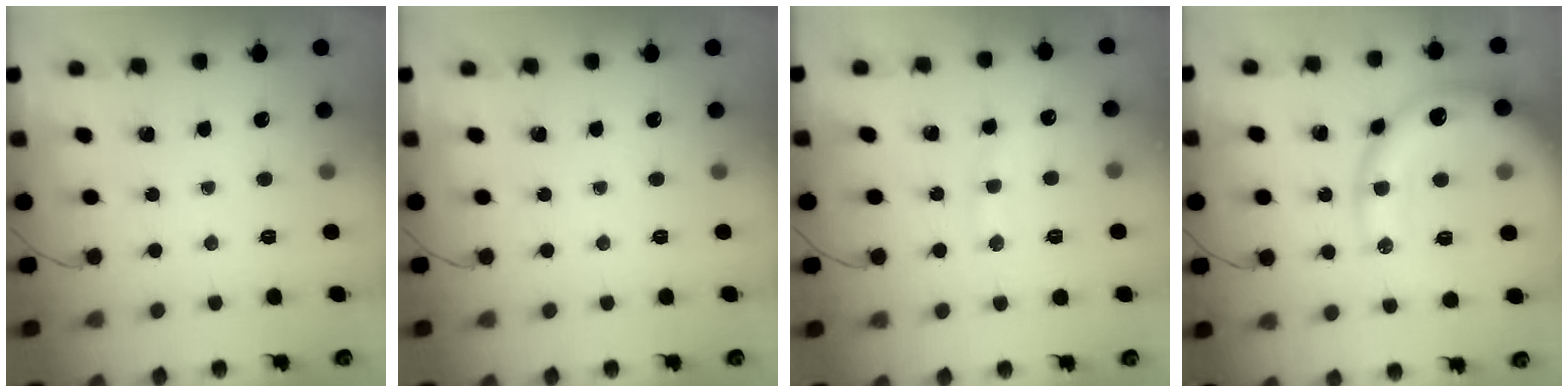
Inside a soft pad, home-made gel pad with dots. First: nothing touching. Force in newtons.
{"total": 0.0}
{"total": 9.8, "press": 9.7, "slide": 1.0}
{"total": 20.3, "press": 20.0, "slide": 3.6}